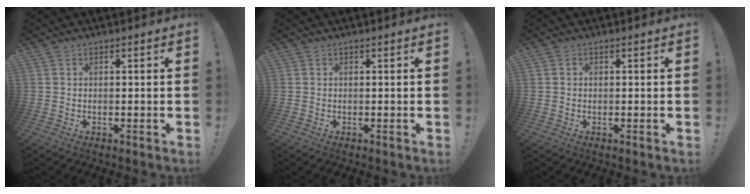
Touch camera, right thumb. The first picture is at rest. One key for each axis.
{"total": 0.0}
{"total": 0.0}